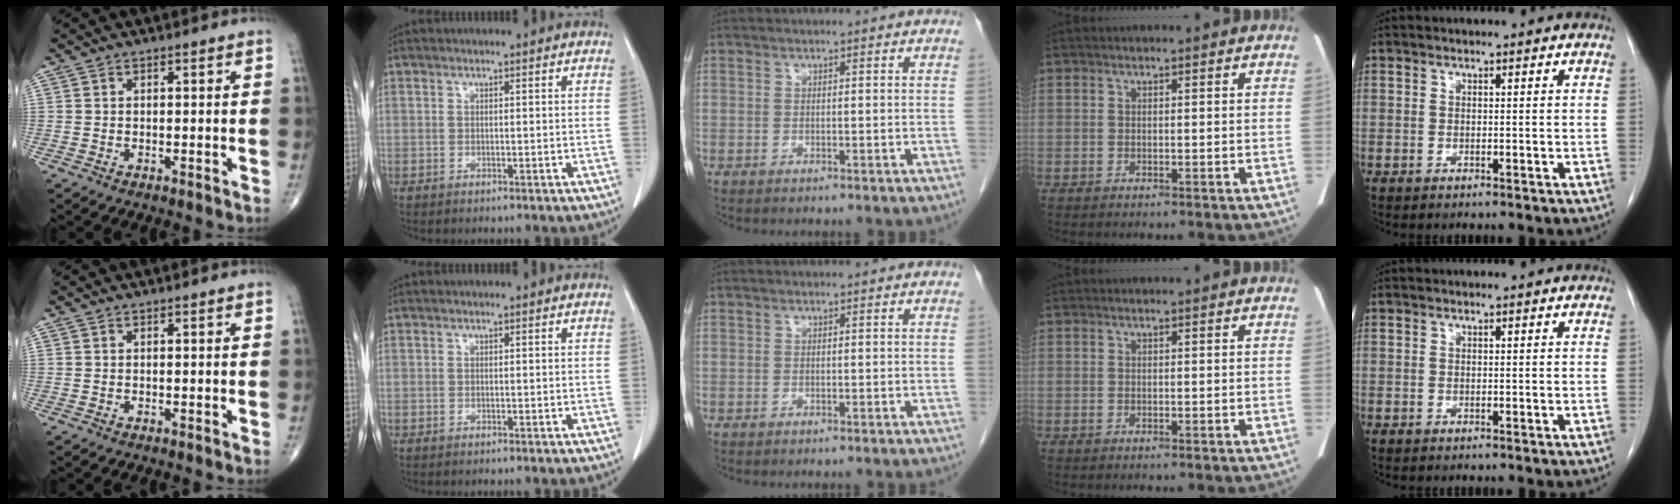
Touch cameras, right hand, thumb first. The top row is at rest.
{}